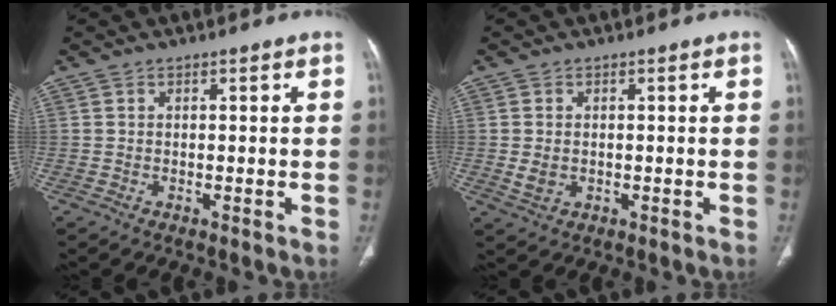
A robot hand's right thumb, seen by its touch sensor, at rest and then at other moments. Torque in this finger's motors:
{"motor_torque": [-0.31, 0.32, 0.61, 0.19, 0.02]}